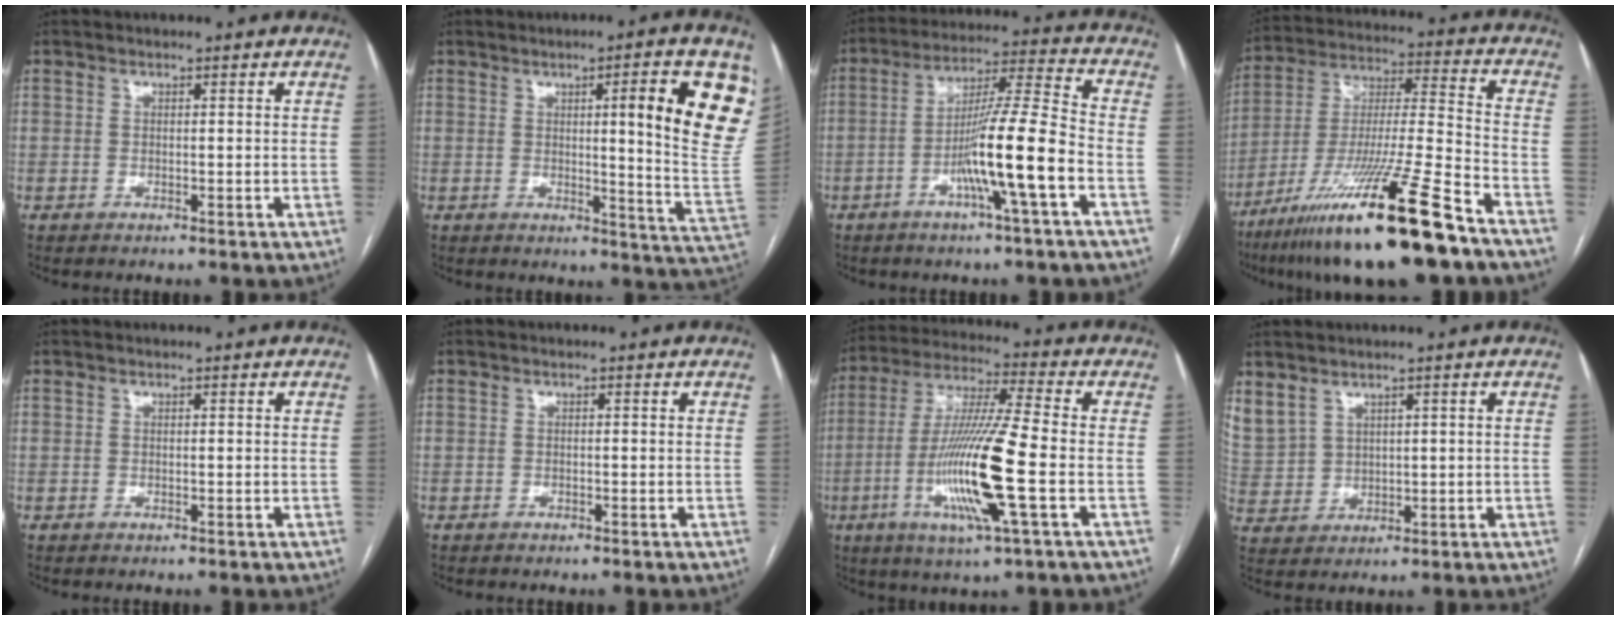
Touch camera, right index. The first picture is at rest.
{"total": 15.6, "force": [5.8, 0.5, 14.5], "torque": [-0.152, -0.026, 0.064]}
{"total": 12.6, "force": [-4.5, -0.9, 11.8], "torque": [-0.209, 0.003, -0.082]}
{"total": 22.5, "force": [-15.0, 0.3, 16.8], "torque": [-0.295, -0.043, -0.268]}
{"total": 0.0}
{"total": 0.0}
{"total": 16.3, "force": [-4.1, 0.3, 15.8], "torque": [-0.322, -0.014, -0.081]}
{"total": 11.4, "force": [6.1, 8.4, 4.7], "torque": [-0.157, 0.023, 0.151]}